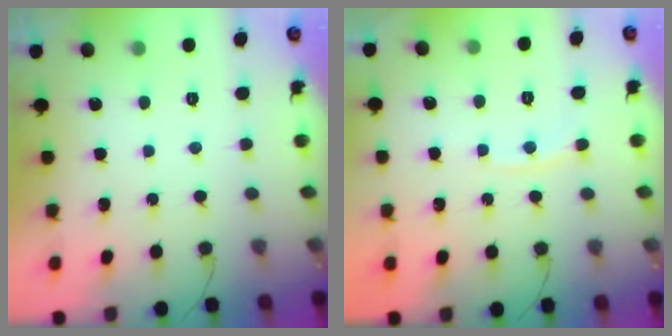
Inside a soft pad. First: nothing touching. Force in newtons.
{"total": 4.1, "press": 4.1, "slide": 0.2}